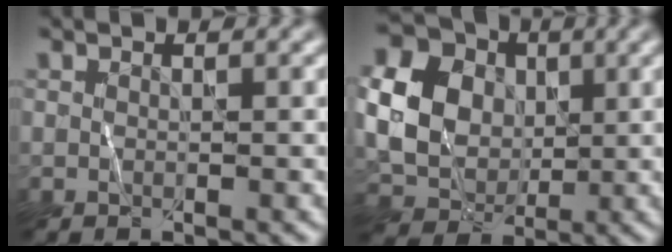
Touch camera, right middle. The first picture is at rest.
{"total": 8.6, "force": [1.2, 7.2, 4.5], "torque": [-0.119, 0.002, 0.022]}